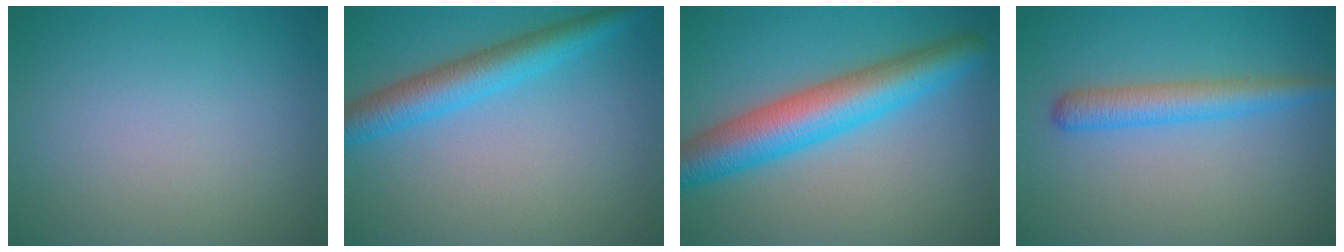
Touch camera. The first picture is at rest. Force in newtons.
{"total": 4.7, "press": 4.7, "slide": 0.1}
{"total": 7.4, "press": 7.4, "slide": 0.1}
{"total": 3.3, "press": 3.3, "slide": 0.1}